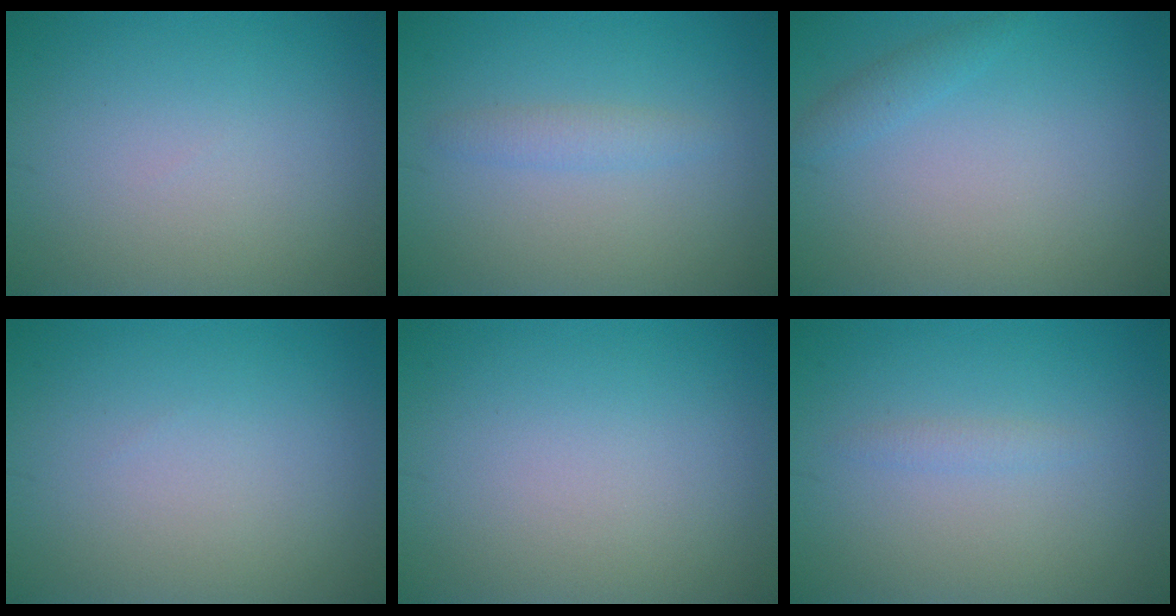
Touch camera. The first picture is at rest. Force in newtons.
{"total": 1.4, "press": 1.4, "slide": 0.1}
{"total": 1.2, "press": 1.2, "slide": 0.1}
{"total": 0.0}
{"total": 0.0}
{"total": 0.8, "press": 0.8, "slide": 0.1}